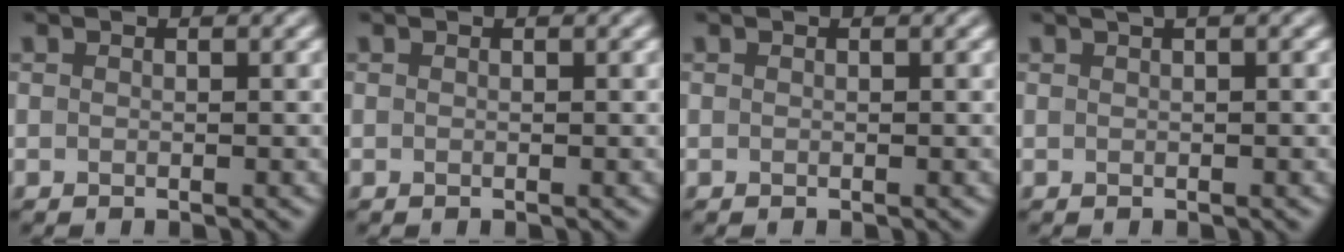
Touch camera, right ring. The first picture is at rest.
{"total": 0.0}
{"total": 0.0}
{"total": 1.0, "force": [0.5, 0.3, 0.8], "torque": [-0.013, 0.011, 0.008]}